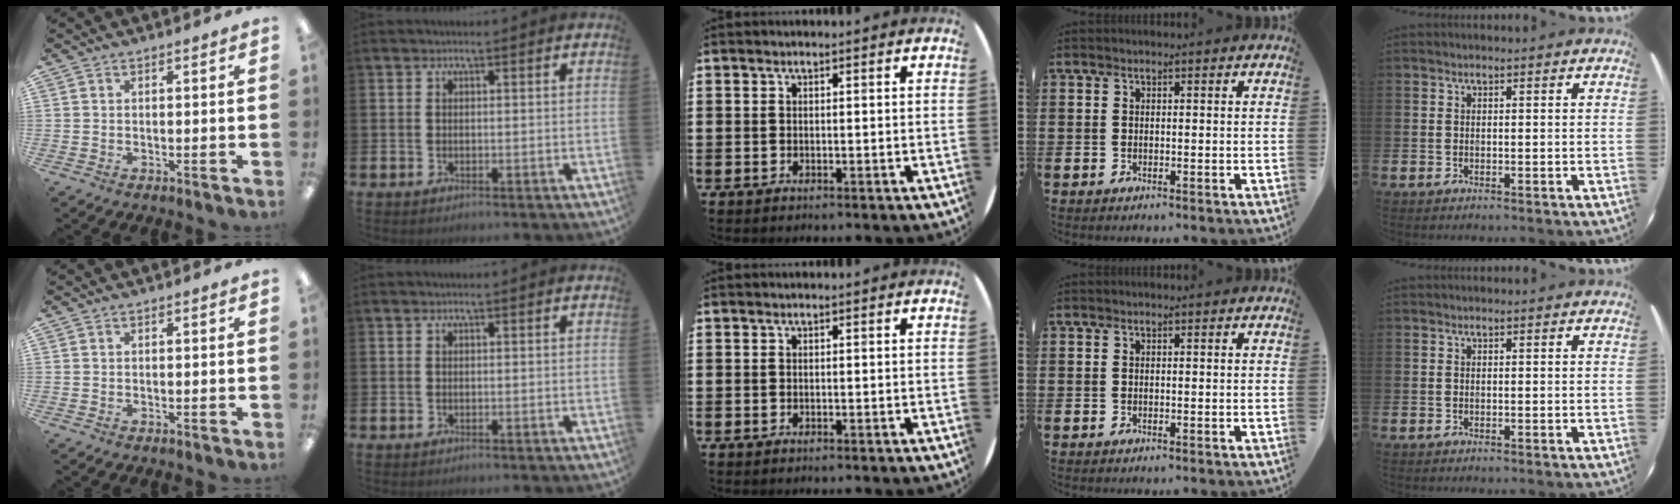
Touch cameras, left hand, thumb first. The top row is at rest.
{}